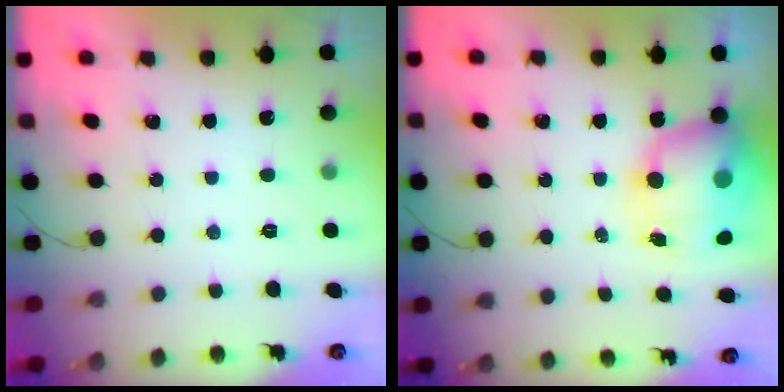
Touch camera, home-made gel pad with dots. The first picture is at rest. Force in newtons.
{"total": 12.2, "press": 11.8, "slide": 3.0}